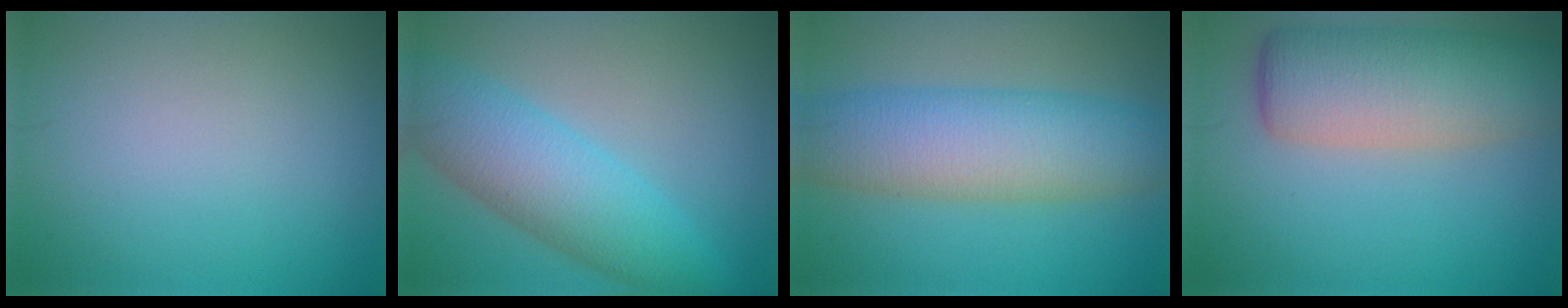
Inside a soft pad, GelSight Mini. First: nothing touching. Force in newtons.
{"total": 6.9, "press": 6.9, "slide": 0.1}
{"total": 8.0, "press": 8.0, "slide": 0.3}
{"total": 8.0, "press": 7.9, "slide": 0.7}